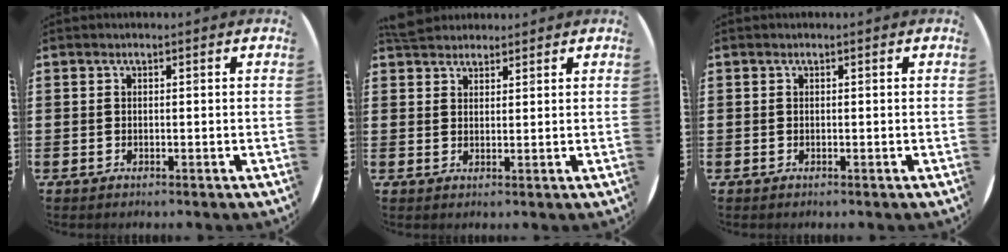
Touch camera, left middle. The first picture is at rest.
{"total": 3.4, "force": [3.2, 1.0, 0.3], "torque": [-0.004, -0.003, 0.060]}
{"total": 0.0}